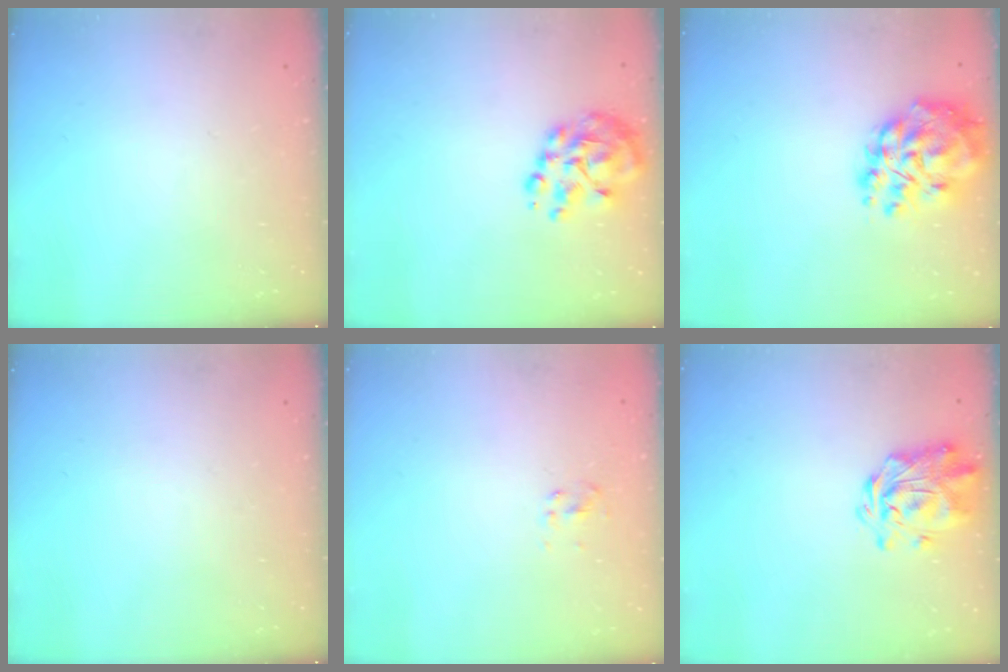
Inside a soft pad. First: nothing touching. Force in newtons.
{"total": 9.6, "press": 9.2, "slide": 2.5}
{"total": 17.0, "press": 16.2, "slide": 5.2}
{"total": 0.0}
{"total": 2.6, "press": 2.4, "slide": 0.8}
{"total": 2.9, "press": 2.6, "slide": 1.3}